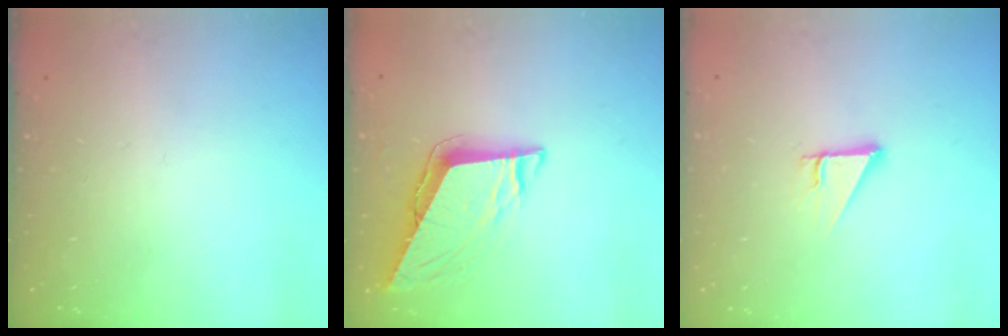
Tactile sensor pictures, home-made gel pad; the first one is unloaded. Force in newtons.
{"total": 8.4, "press": 8.4, "slide": 0.9}
{"total": 2.5, "press": 2.5, "slide": 0.2}